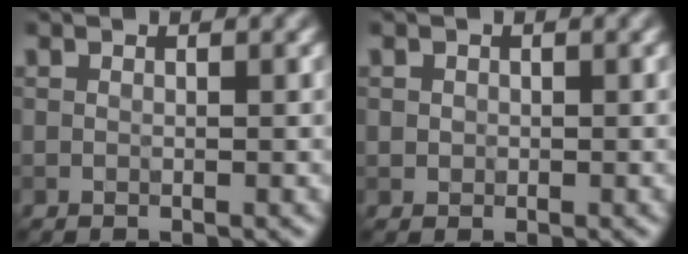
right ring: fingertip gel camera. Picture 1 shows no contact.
{"total": 0.6, "force": [0.0, 0.6, 0.1], "torque": [0.004, -0.003, 0.001]}